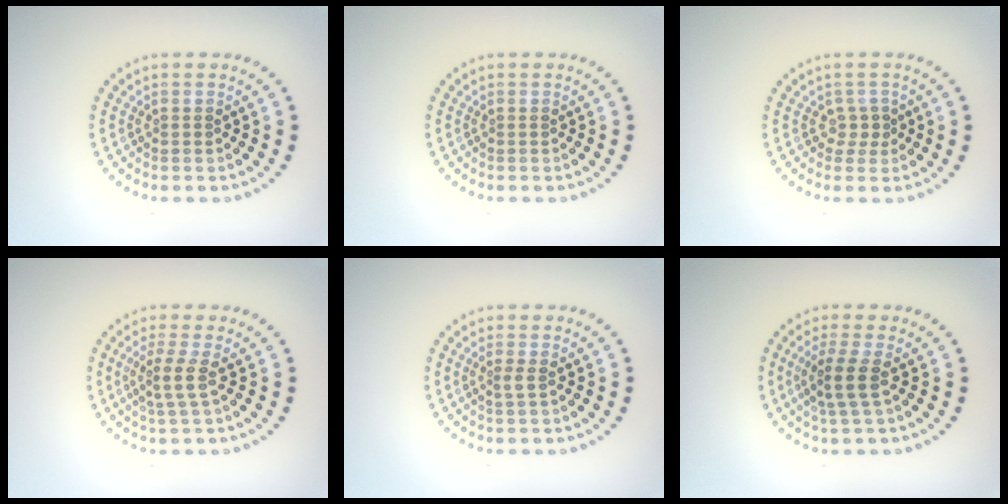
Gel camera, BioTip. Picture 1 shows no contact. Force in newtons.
{"total": 0.0}
{"total": 1.5, "press": 1.1, "slide": 1.0}
{"total": 2.2, "press": 1.7, "slide": 1.4}
{"total": 0.8, "press": 0.6, "slide": 0.5}
{"total": 2.5, "press": 2.0, "slide": 1.5}